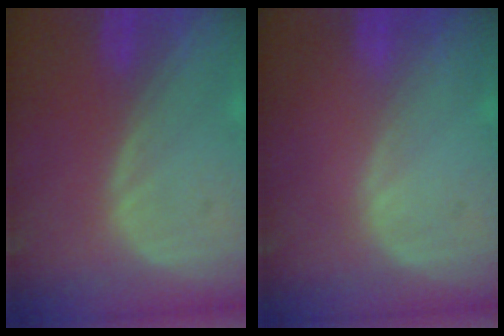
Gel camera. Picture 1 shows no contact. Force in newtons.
{"total": 0.0}